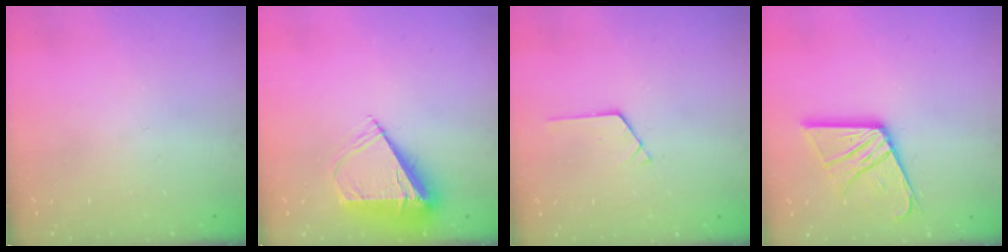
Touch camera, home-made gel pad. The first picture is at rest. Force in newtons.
{"total": 7.3, "press": 7.2, "slide": 1.0}
{"total": 0.7, "press": 0.6, "slide": 0.1}
{"total": 15.3, "press": 15.2, "slide": 1.5}